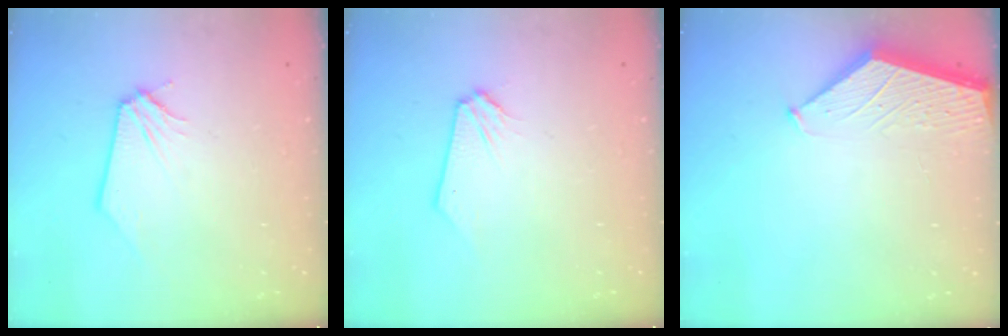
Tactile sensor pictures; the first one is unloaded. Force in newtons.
{"total": 0.0}
{"total": 1.5, "press": 1.5, "slide": 0.2}